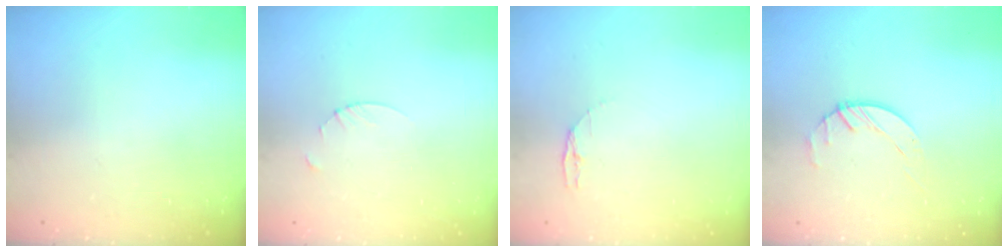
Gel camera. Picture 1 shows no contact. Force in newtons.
{"total": 2.7, "press": 2.7, "slide": 0.3}
{"total": 3.4, "press": 3.4, "slide": 0.4}
{"total": 2.1, "press": 2.0, "slide": 0.3}